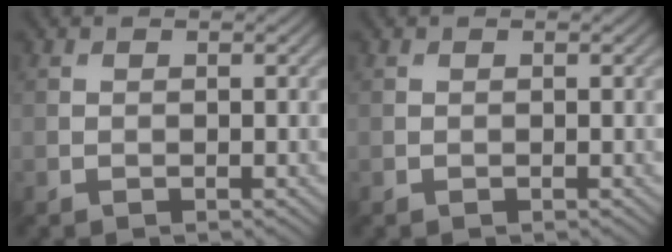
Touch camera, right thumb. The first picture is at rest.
{"total": 0.0}